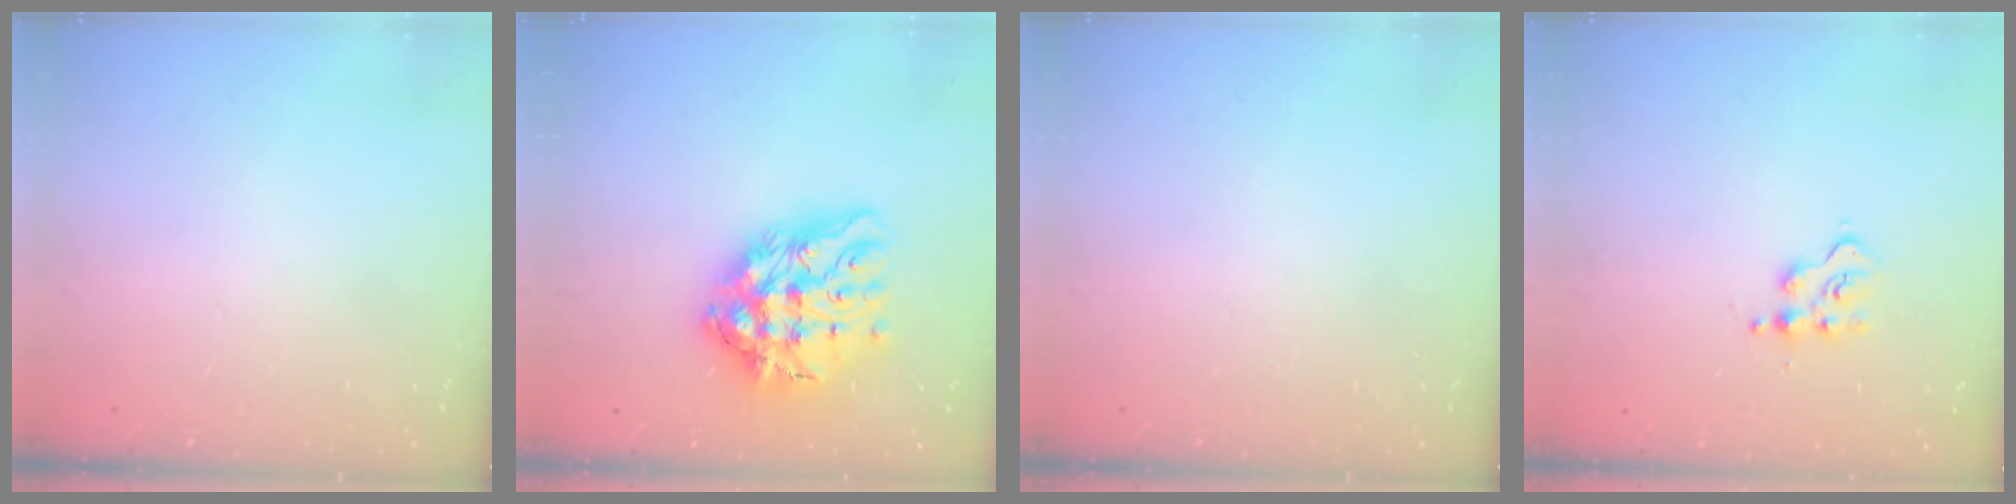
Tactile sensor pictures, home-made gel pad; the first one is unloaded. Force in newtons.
{"total": 18.4, "press": 18.3, "slide": 1.8}
{"total": 0.0}
{"total": 3.5, "press": 3.5, "slide": 0.4}